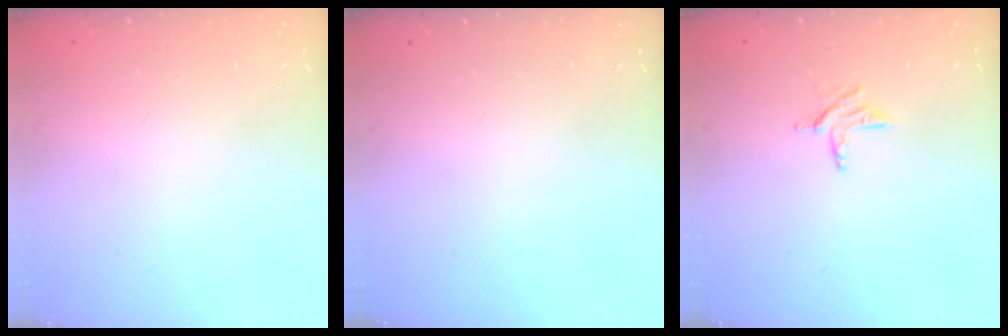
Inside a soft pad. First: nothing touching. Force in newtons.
{"total": 0.0}
{"total": 4.9, "press": 4.8, "slide": 0.4}